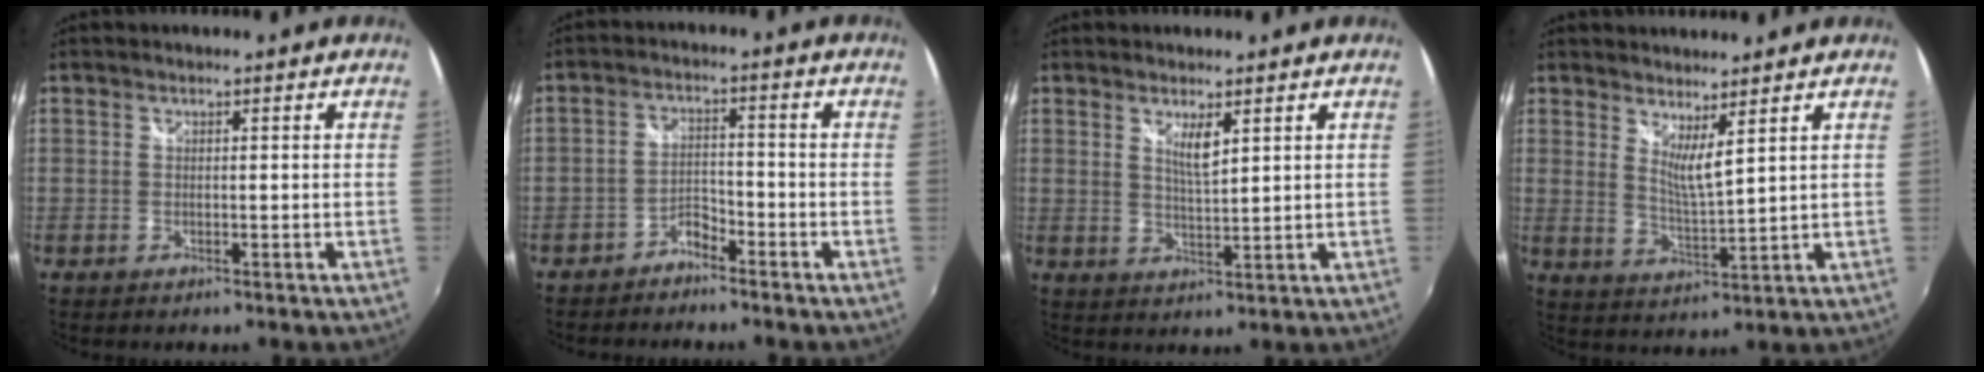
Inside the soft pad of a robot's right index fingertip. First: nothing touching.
{"total": 3.4, "force": [-3.0, 1.2, 1.0], "torque": [-0.028, 0.008, -0.056]}
{"total": 3.9, "force": [2.0, 0.7, 3.2], "torque": [-0.057, -0.007, 0.034]}
{"total": 5.1, "force": [3.8, 0.2, 3.5], "torque": [-0.059, -0.013, 0.062]}